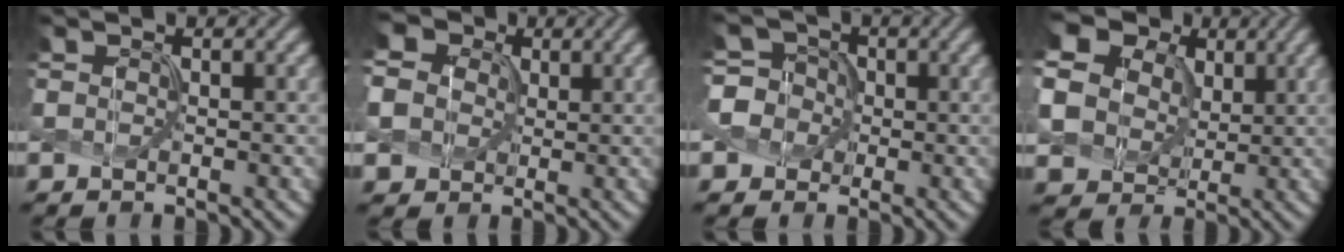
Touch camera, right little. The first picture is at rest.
{"total": 7.6, "force": [2.1, 6.5, 3.4], "torque": [-0.091, 0.024, 0.029]}
{"total": 4.6, "force": [-0.7, 4.2, 1.7], "torque": [-0.023, 0.019, -0.028]}
{"total": 11.8, "force": [4.1, 9.8, 5.2], "torque": [-0.157, 0.016, 0.089]}